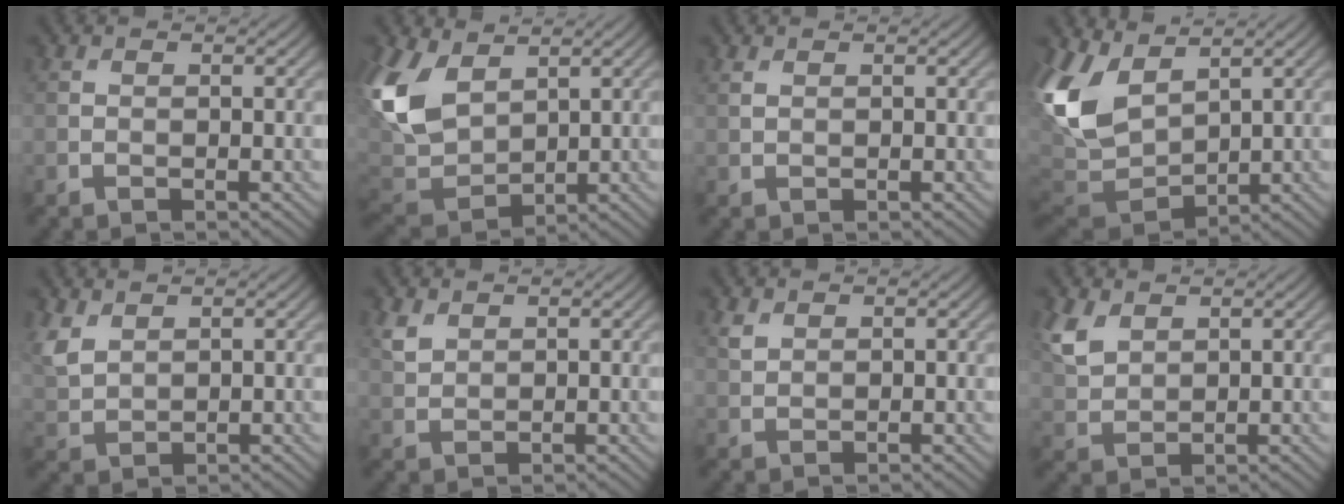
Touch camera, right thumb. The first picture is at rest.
{"total": 11.9, "force": [4.6, 7.4, 8.0], "torque": [-0.238, 0.015, 0.092]}
{"total": 0.7, "force": [0.5, 0.3, 0.4], "torque": [-0.014, 0.000, 0.013]}
{"total": 11.1, "force": [3.6, 6.8, 8.0], "torque": [-0.227, 0.005, 0.068]}
{"total": 3.8, "force": [2.2, 2.3, 2.1], "torque": [-0.064, 0.002, 0.052]}
{"total": 2.1, "force": [1.4, 1.3, 0.9], "torque": [-0.028, -0.002, 0.034]}
{"total": 1.3, "force": [0.9, 0.7, 0.6], "torque": [-0.017, -0.001, 0.022]}
{"total": 4.7, "force": [2.8, 2.8, 2.6], "torque": [-0.074, 0.003, 0.061]}